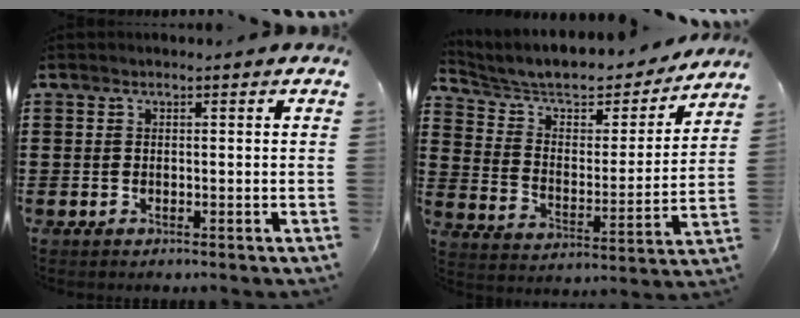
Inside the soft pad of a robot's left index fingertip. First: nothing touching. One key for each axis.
{"total": 7.2, "fx": 6.3, "fy": 2.3, "fz": 2.7, "tx": -0.076, "ty": -0.043, "tz": 0.104}